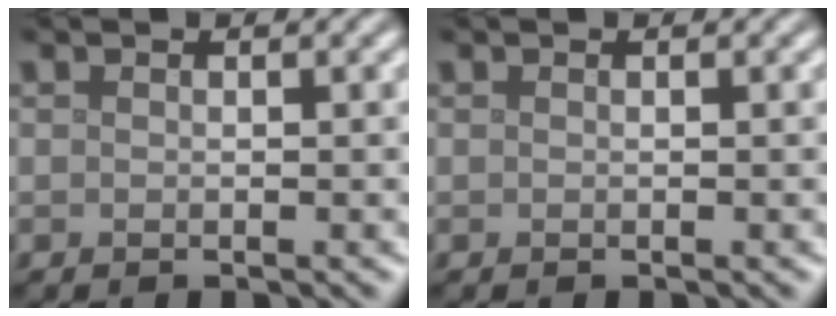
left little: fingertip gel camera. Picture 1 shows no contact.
{"total": 0.0}